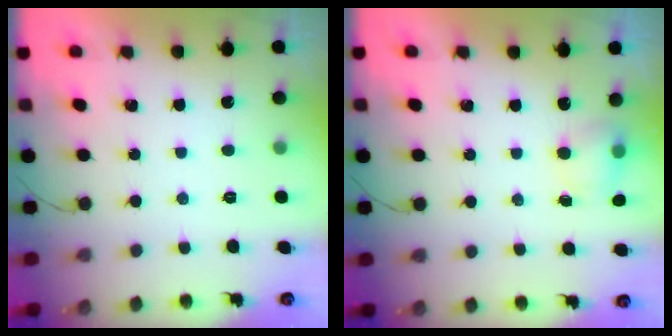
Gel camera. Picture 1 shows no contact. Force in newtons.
{"total": 4.6, "press": 4.5, "slide": 1.1}